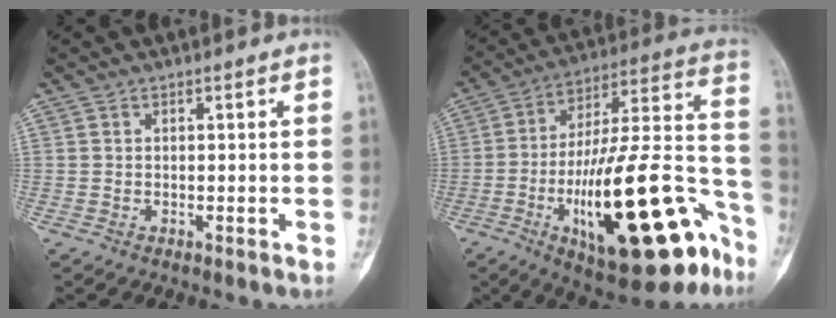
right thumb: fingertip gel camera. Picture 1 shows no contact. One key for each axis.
{"total": 31.2, "fx": -13.3, "fy": 10.3, "fz": 26.2, "tx": -0.364, "ty": 0.071, "tz": -0.193}